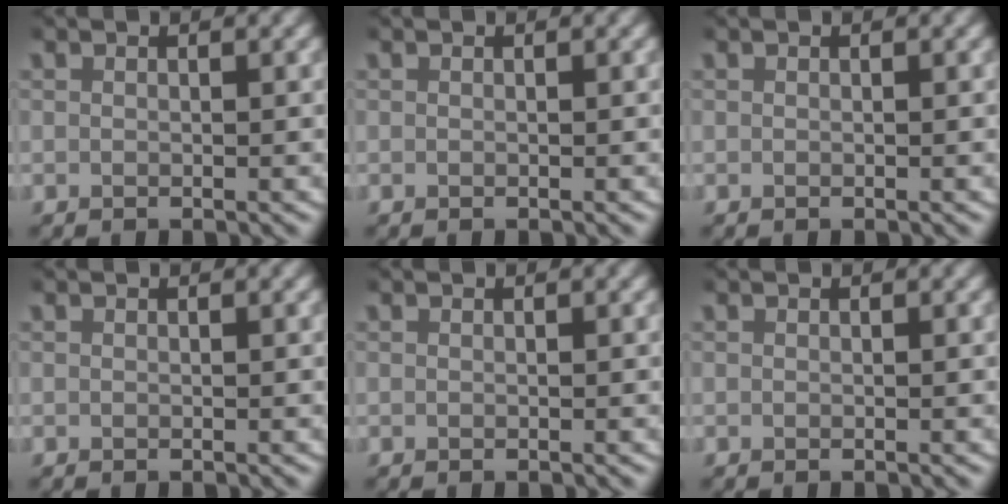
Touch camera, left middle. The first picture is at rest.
{"total": 0.0}
{"total": 0.0}
{"total": 0.0}
{"total": 0.0}
{"total": 0.0}